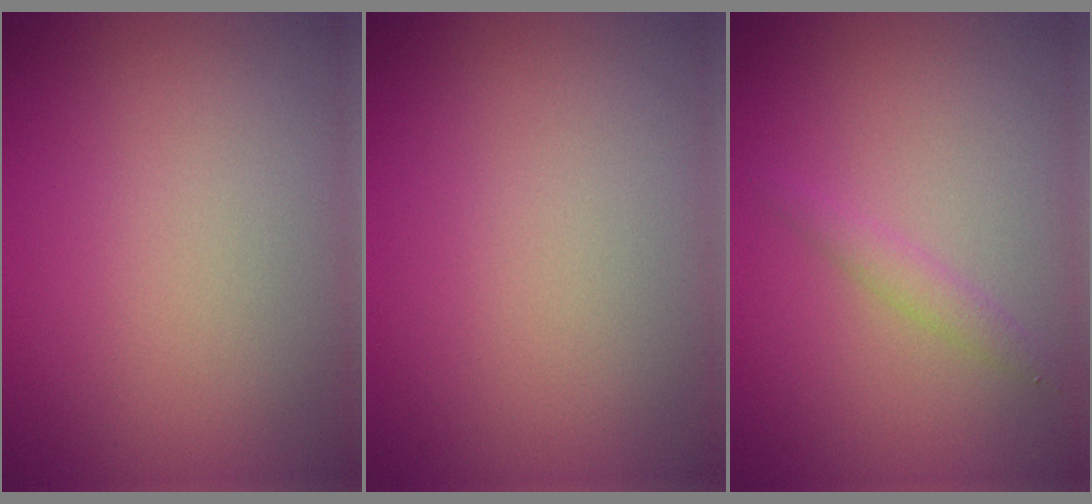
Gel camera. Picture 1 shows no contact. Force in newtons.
{"total": 0.0}
{"total": 1.2, "press": 1.2, "slide": 0.1}